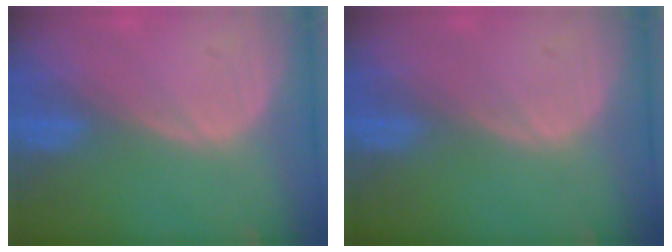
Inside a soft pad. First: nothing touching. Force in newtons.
{"total": 0.0}